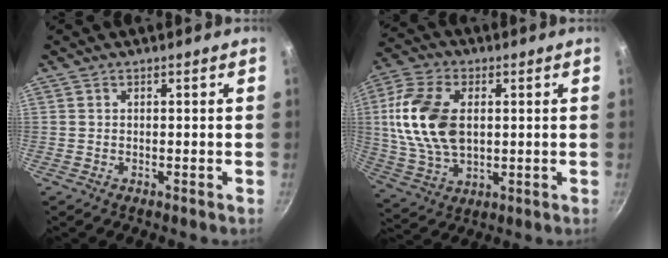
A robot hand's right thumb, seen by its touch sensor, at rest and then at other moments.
{"total": 16.3, "force": [2.0, 10.1, 12.6], "torque": [-0.237, 0.000, 0.037]}